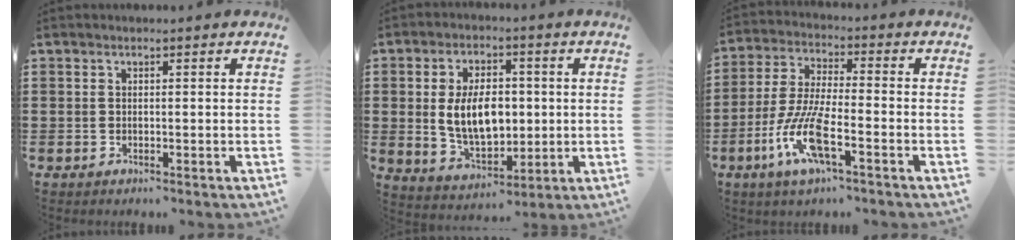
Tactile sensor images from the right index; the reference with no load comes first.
{"total": 9.2, "force": [0.5, 5.6, 7.3], "torque": [-0.131, 0.003, 0.005]}
{"total": 9.8, "force": [-4.5, 2.1, 8.4], "torque": [-0.199, -0.019, -0.087]}